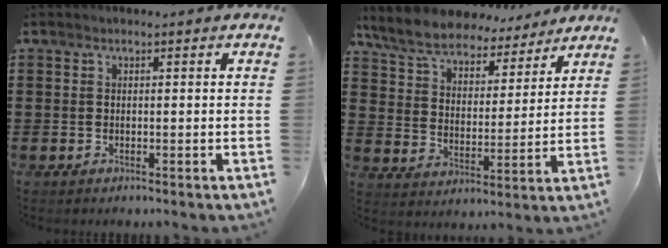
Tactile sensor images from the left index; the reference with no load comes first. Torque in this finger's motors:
{"motor_torque": [1.42, -0.72, 0.10, -0.16]}